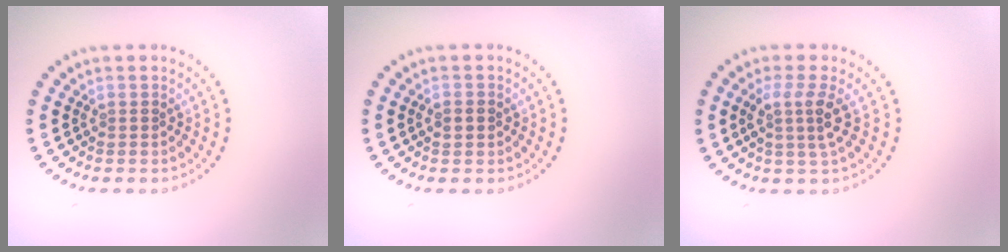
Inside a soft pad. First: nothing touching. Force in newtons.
{"total": 1.8, "press": 1.8, "slide": 0.1}
{"total": 2.6, "press": 1.9, "slide": 1.7}